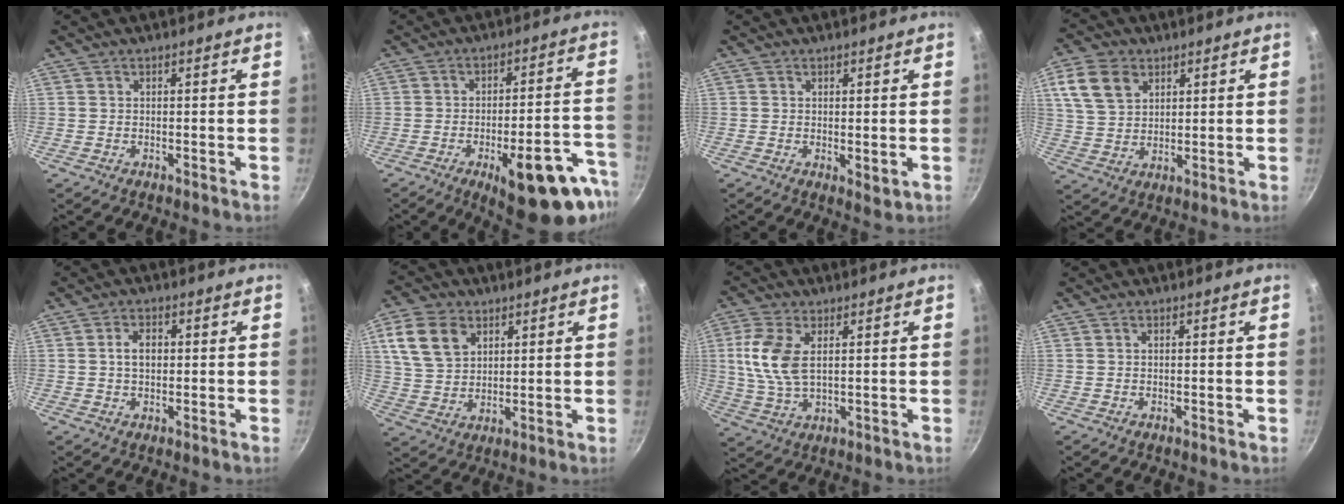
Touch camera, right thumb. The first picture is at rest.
{"total": 19.3, "force": [-9.5, 6.8, 15.4], "torque": [-0.148, 0.040, -0.121]}
{"total": 2.4, "force": [0.5, 1.3, 1.9], "torque": [-0.027, -0.009, 0.008]}
{"total": 9.9, "force": [4.4, 6.9, 5.6], "torque": [-0.093, -0.001, 0.086]}
{"total": 3.7, "force": [0.3, 2.5, 2.7], "torque": [-0.033, 0.009, 0.004]}
{"total": 11.1, "force": [4.5, 7.8, 6.4], "torque": [-0.106, -0.004, 0.089]}
{"total": 9.8, "force": [2.1, 5.3, 8.0], "torque": [-0.168, -0.002, 0.044]}
{"total": 0.0}